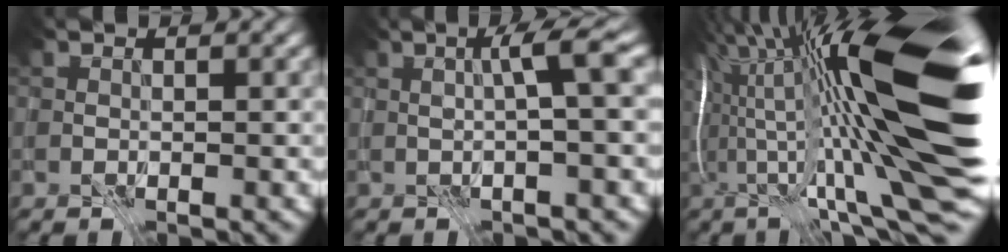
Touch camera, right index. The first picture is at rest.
{"total": 2.8, "force": [0.3, -0.3, 2.7], "torque": [-0.044, 0.015, 0.003]}
{"total": 20.8, "force": [1.5, 3.8, 20.4], "torque": [-0.325, 0.036, 0.028]}